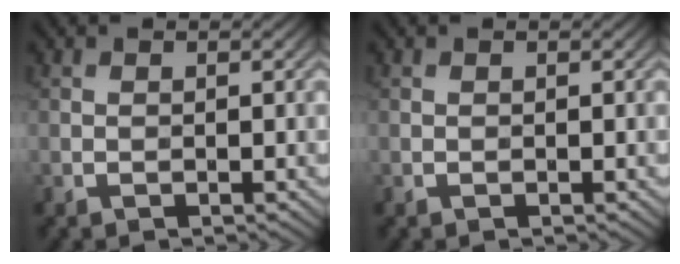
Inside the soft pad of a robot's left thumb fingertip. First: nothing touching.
{"total": 0.0}